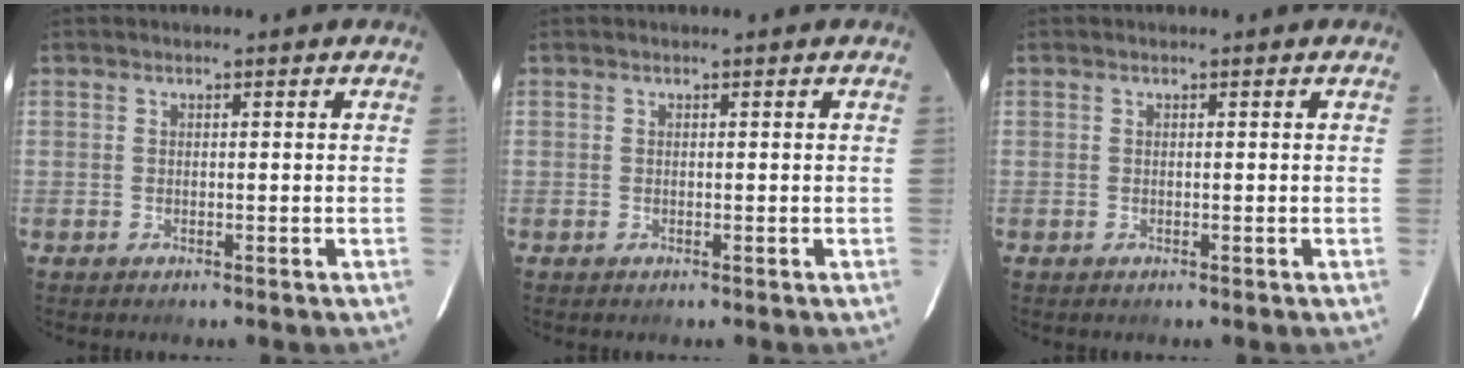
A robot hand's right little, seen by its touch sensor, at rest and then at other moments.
{"total": 0.0}
{"total": 0.0}